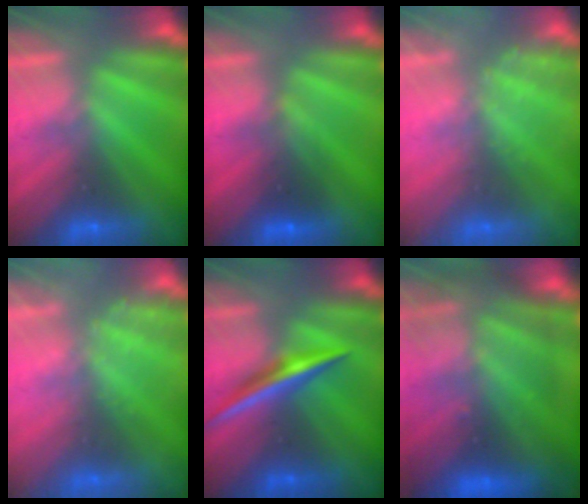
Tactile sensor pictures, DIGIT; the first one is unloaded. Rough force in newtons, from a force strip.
{"total": 2.8}
{"total": 2.4}
{"total": 2.4}
{"total": 1.9}
{"total": 13.7}